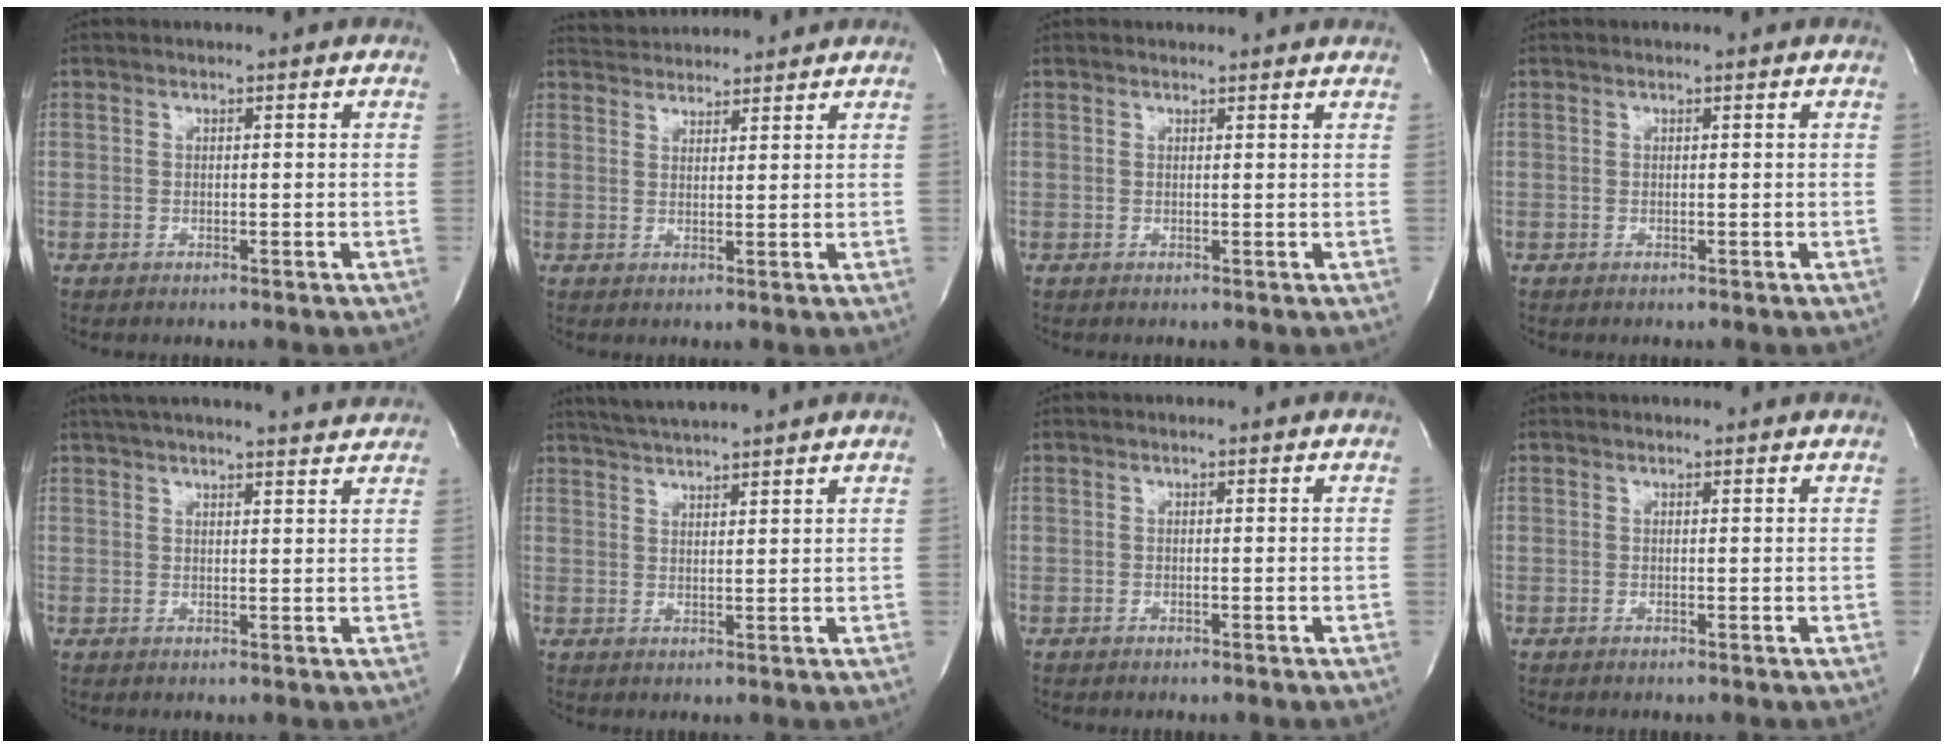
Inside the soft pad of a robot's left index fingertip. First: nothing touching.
{"total": 5.8, "force": [5.8, 0.7, 0.6], "torque": [-0.015, 0.028, 0.089]}
{"total": 3.7, "force": [3.6, 0.6, 0.5], "torque": [-0.013, 0.005, 0.030]}
{"total": 0.0}
{"total": 17.8, "force": [16.5, 1.5, 6.7], "torque": [-0.108, 0.024, 0.216]}
{"total": 7.8, "force": [7.2, -0.6, 2.9], "torque": [-0.063, 0.018, 0.113]}
{"total": 0.0}
{"total": 2.6, "force": [2.6, 0.4, 0.3], "torque": [-0.014, 0.004, 0.020]}